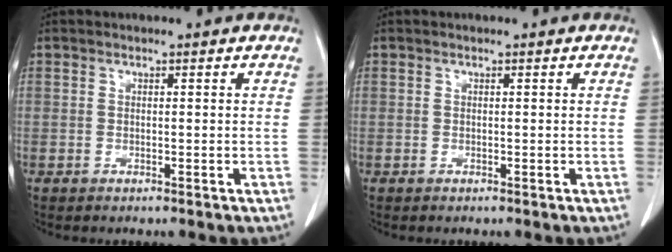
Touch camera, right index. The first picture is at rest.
{"total": 0.0}